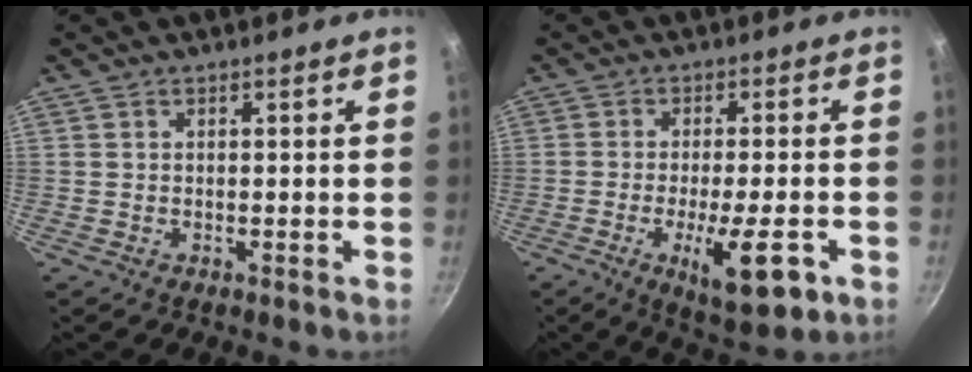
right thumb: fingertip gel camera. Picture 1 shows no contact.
{"total": 11.8, "force": [-4.3, 3.3, 10.5], "torque": [-0.154, 0.003, -0.061]}